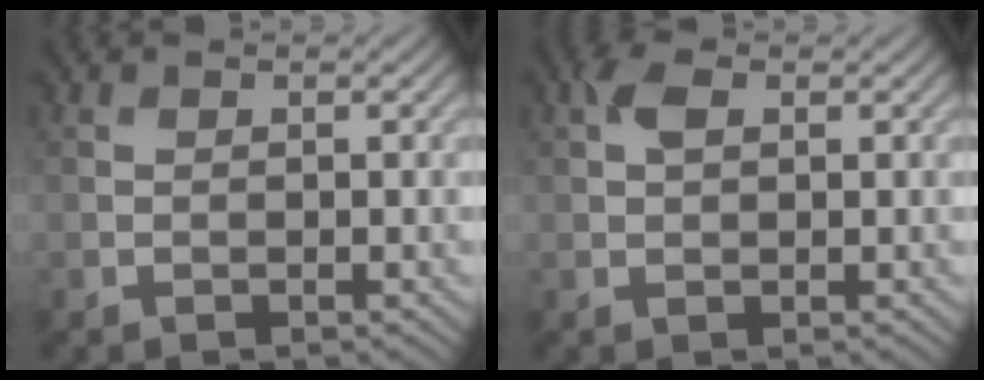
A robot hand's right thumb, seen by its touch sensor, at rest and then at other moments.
{"total": 2.2, "force": [0.8, 1.2, 1.6], "torque": [-0.036, 0.006, 0.011]}